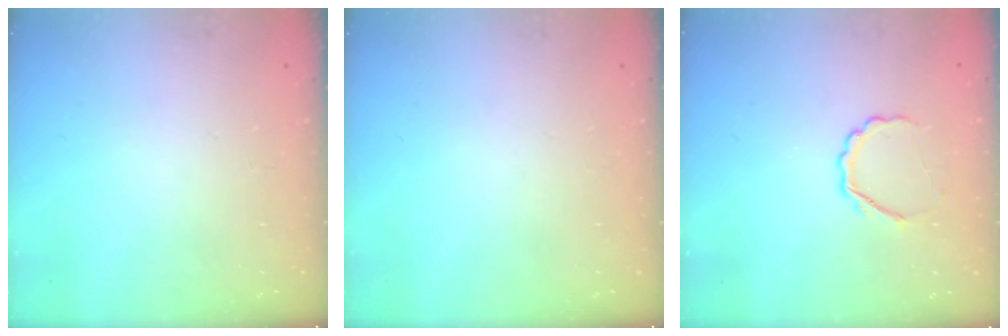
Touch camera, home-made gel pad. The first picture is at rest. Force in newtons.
{"total": 0.0}
{"total": 4.0, "press": 3.9, "slide": 0.9}